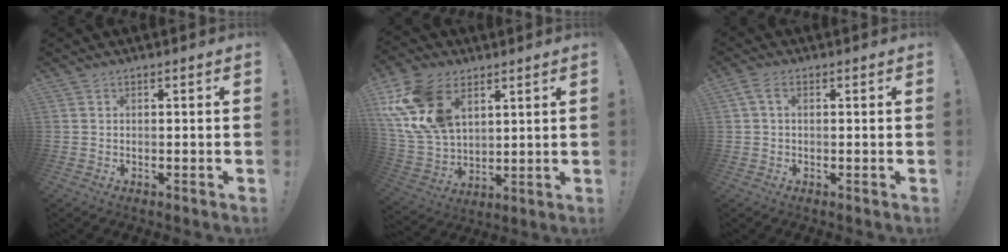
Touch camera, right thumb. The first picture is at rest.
{"total": 19.0, "force": [8.6, 12.7, 11.3], "torque": [-0.227, -0.041, 0.165]}
{"total": 3.0, "force": [0.6, 1.9, 2.3], "torque": [-0.044, 0.009, 0.012]}